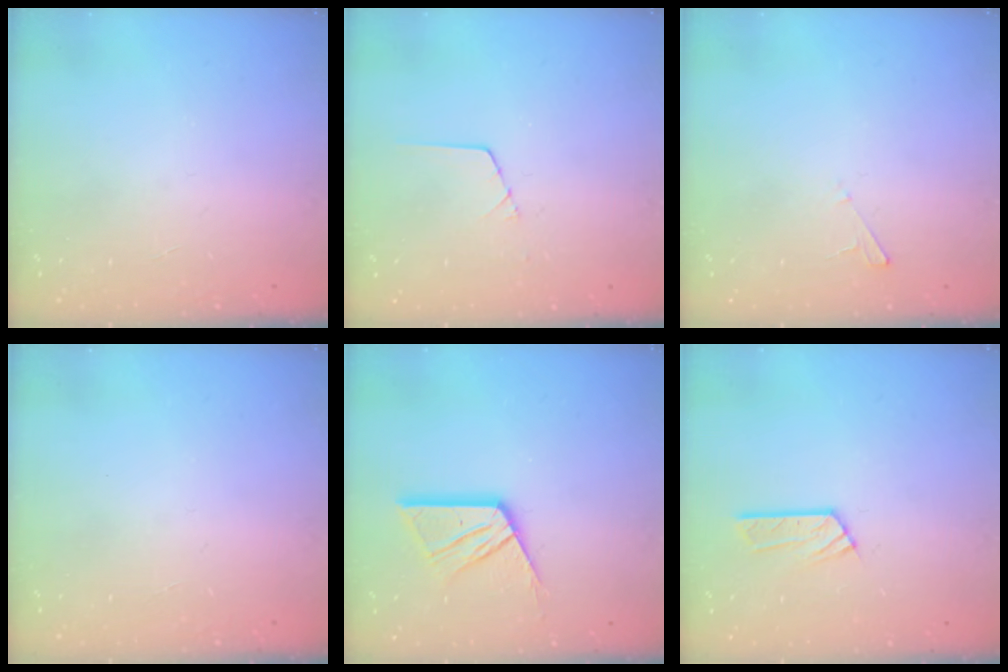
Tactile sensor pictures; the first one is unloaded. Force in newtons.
{"total": 1.3, "press": 1.3, "slide": 0.2}
{"total": 2.0, "press": 2.0, "slide": 0.2}
{"total": 0.0}
{"total": 12.2, "press": 12.2, "slide": 1.2}
{"total": 6.4, "press": 6.4, "slide": 0.3}